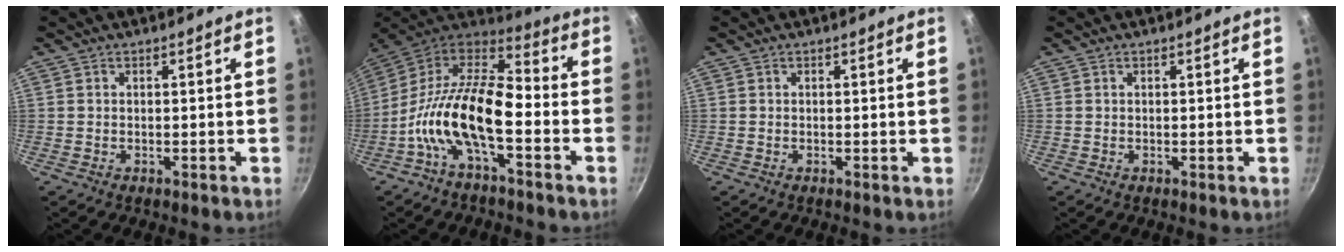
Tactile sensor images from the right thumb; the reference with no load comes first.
{"total": 17.4, "force": [-5.2, 7.7, 14.7], "torque": [-0.276, 0.053, -0.119]}
{"total": 0.0}
{"total": 0.0}